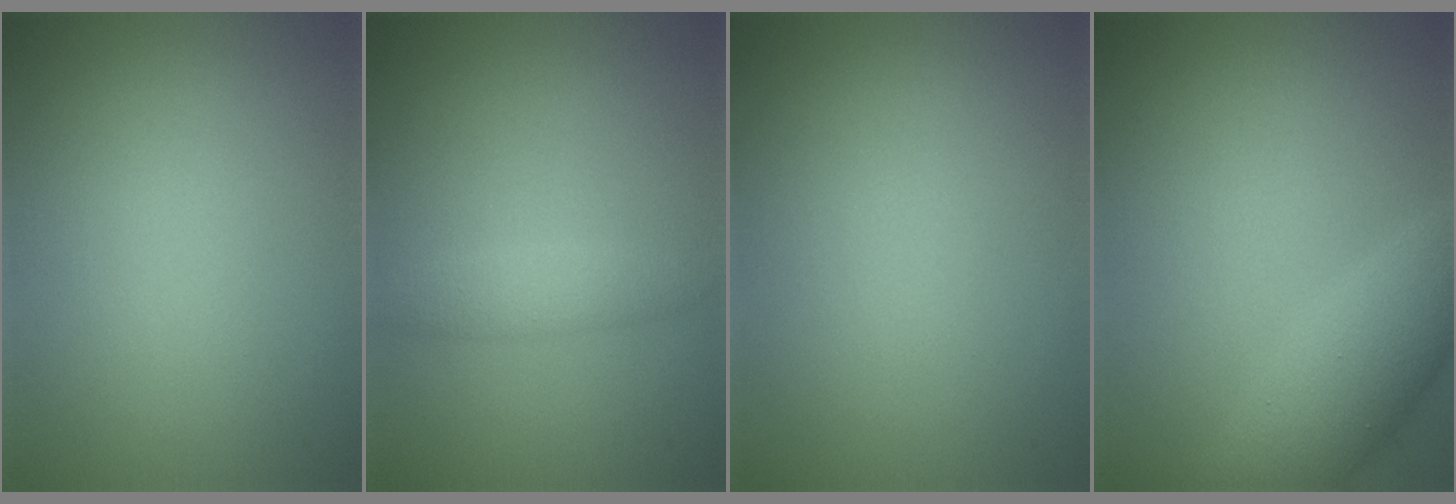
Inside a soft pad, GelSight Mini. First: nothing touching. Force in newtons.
{"total": 1.9, "press": 1.9, "slide": 0.0}
{"total": 0.0}
{"total": 5.0, "press": 5.0, "slide": 0.2}